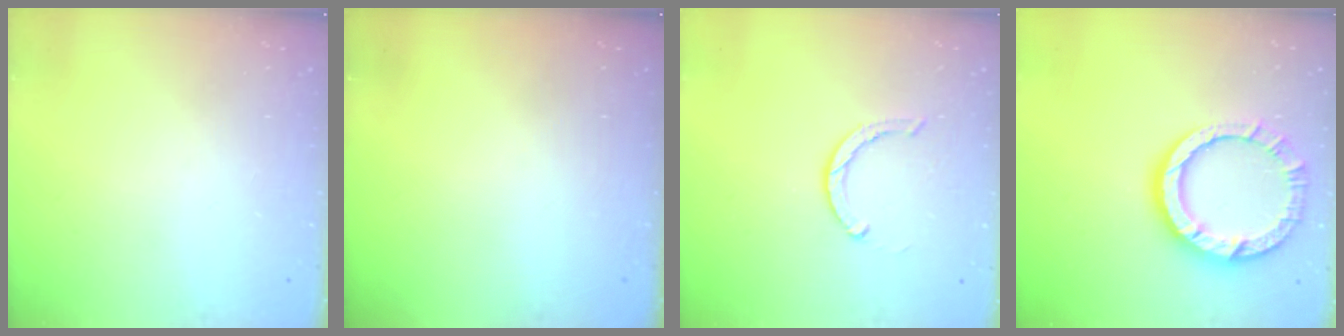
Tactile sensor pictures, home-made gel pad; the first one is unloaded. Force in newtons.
{"total": 0.0}
{"total": 3.5, "press": 3.4, "slide": 0.5}
{"total": 13.2, "press": 13.1, "slide": 1.6}